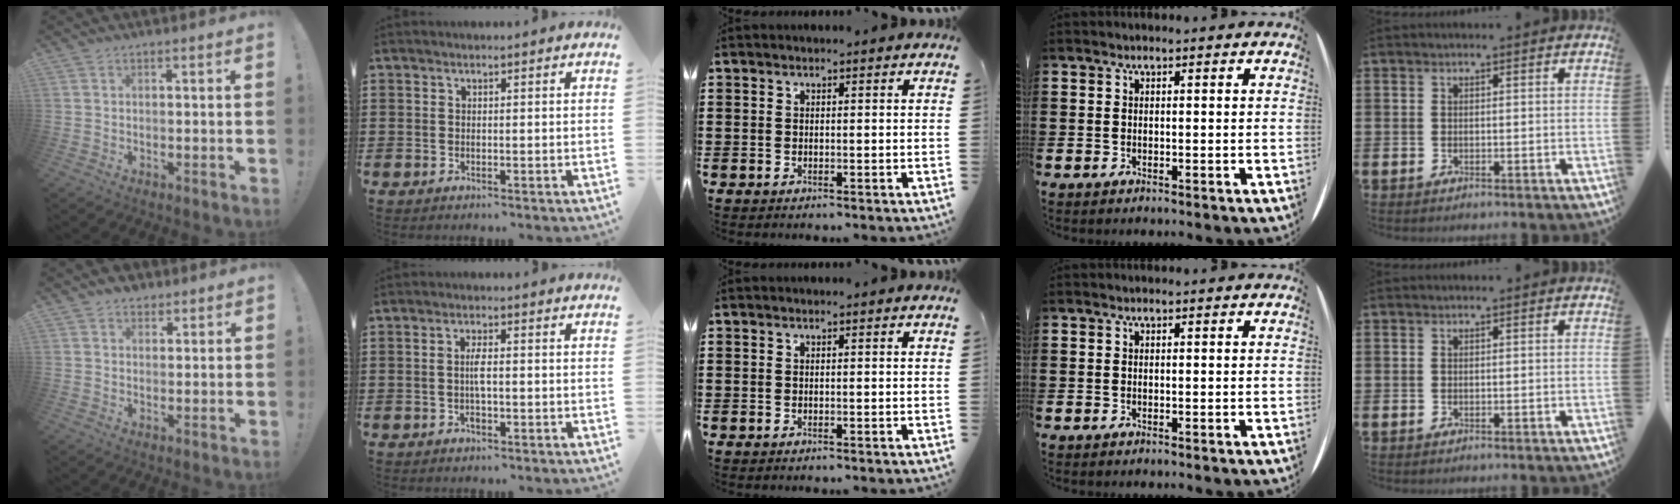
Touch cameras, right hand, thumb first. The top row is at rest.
{"thumb": {"total": 3.5, "force": [2.5, 2.4, 0.7], "torque": [-0.003, -0.012, 0.044]}, "index": {"total": 3.0, "force": [-0.5, 1.0, 2.7], "torque": [-0.058, 0.000, -0.011]}}